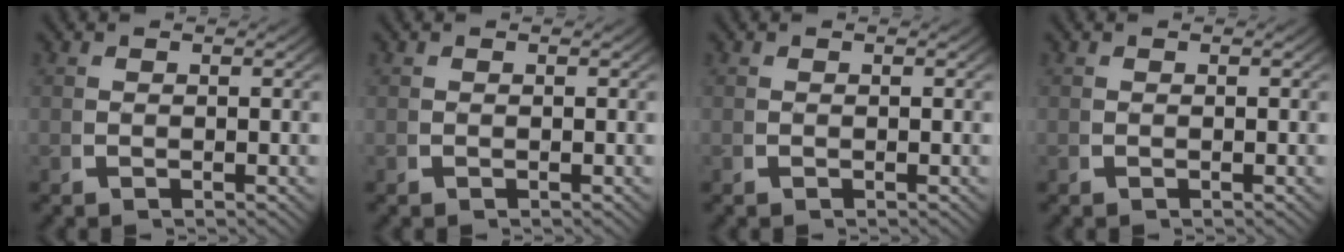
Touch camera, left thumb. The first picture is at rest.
{"total": 0.0}
{"total": 0.0}
{"total": 0.0}